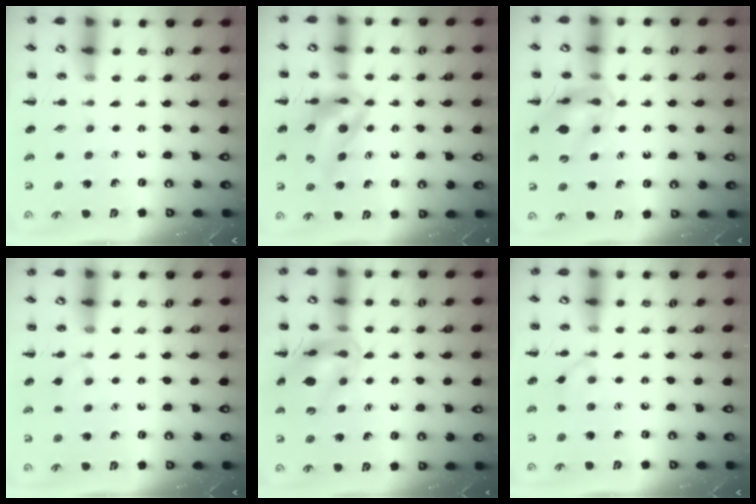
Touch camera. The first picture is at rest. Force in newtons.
{"total": 12.8, "press": 12.0, "slide": 4.2}
{"total": 11.9, "press": 11.3, "slide": 3.7}
{"total": 5.0, "press": 4.8, "slide": 1.5}
{"total": 15.7, "press": 15.5, "slide": 2.5}
{"total": 4.2, "press": 4.0, "slide": 1.3}